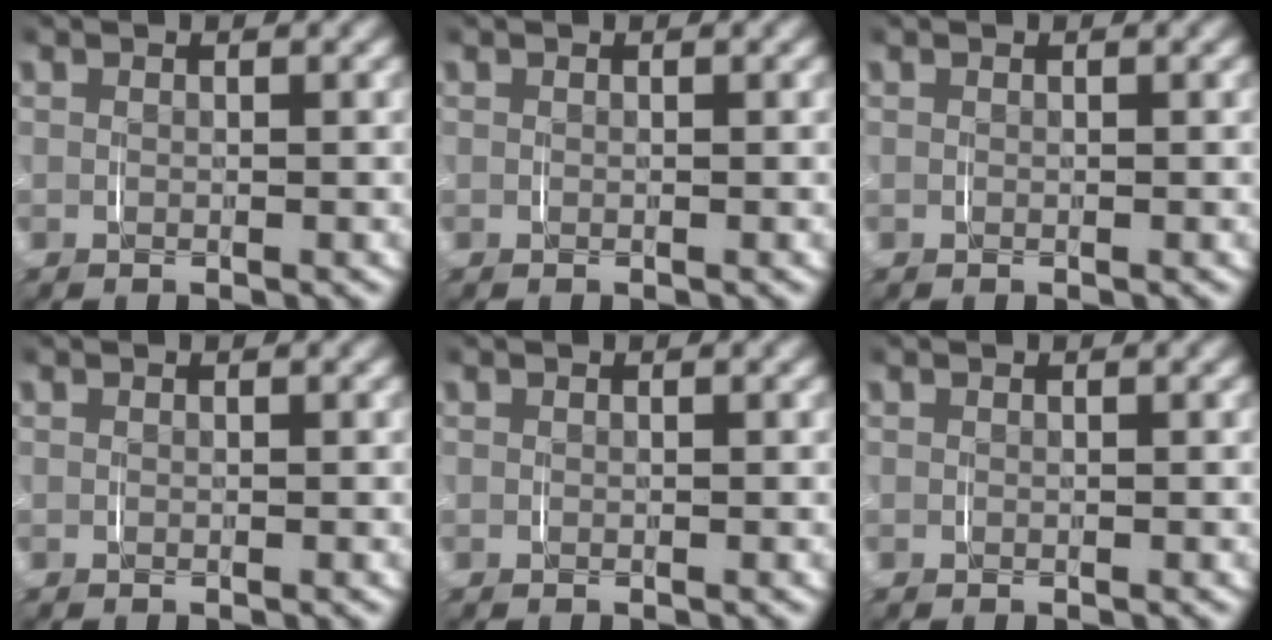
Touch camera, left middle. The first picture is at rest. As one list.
[{"total": 0.0}, {"total": 0.0}, {"total": 0.0}, {"total": 0.0}, {"total": 0.0}]